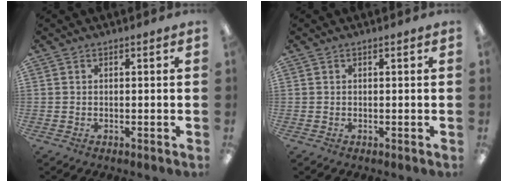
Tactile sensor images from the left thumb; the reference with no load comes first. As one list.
[{"total": 0.0}]